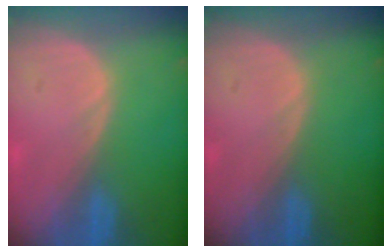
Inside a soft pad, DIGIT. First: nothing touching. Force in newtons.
{"total": 0.0}